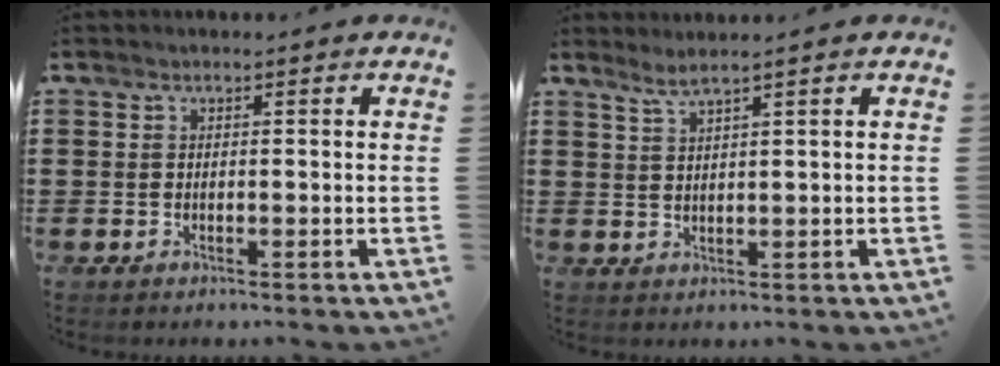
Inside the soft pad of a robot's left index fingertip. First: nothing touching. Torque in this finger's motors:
{"motor_torque": [2.14, 0.00, -0.04, 0.00]}